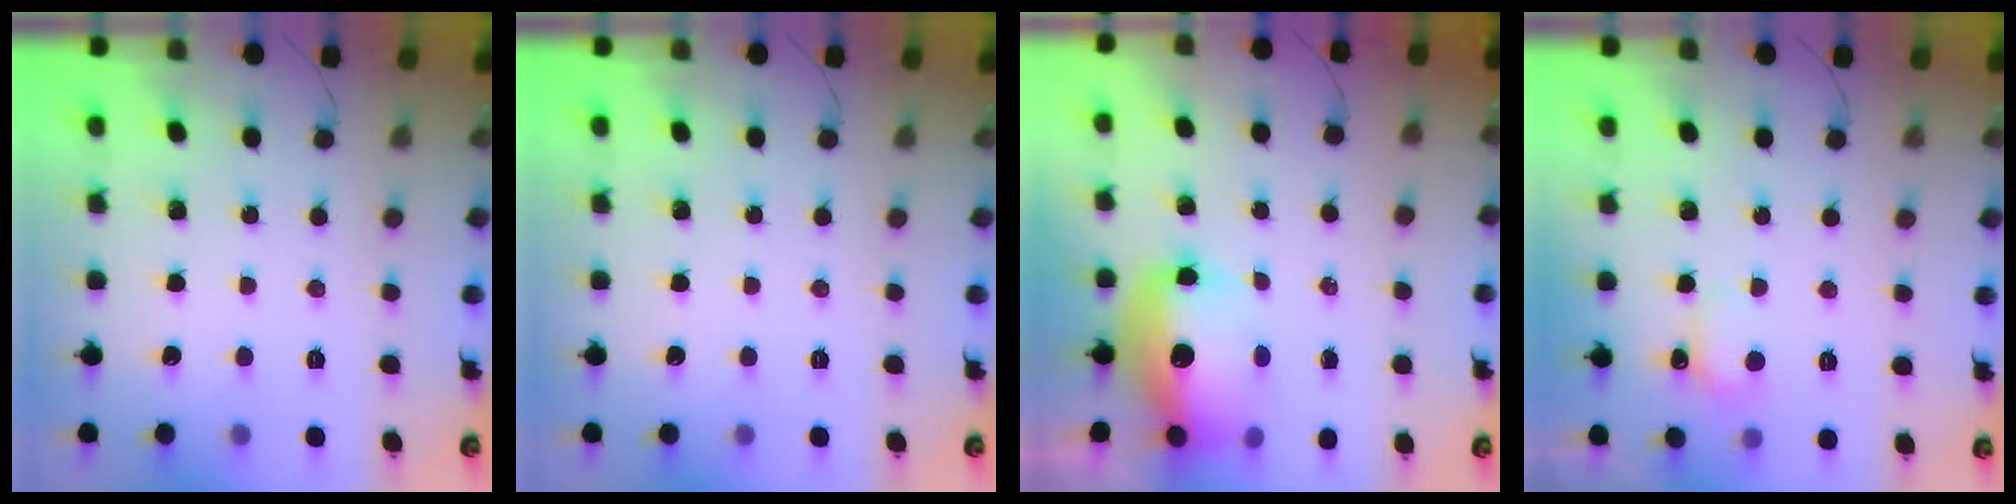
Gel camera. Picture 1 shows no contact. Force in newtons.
{"total": 0.0}
{"total": 13.8, "press": 13.3, "slide": 3.4}
{"total": 5.5, "press": 5.2, "slide": 1.5}